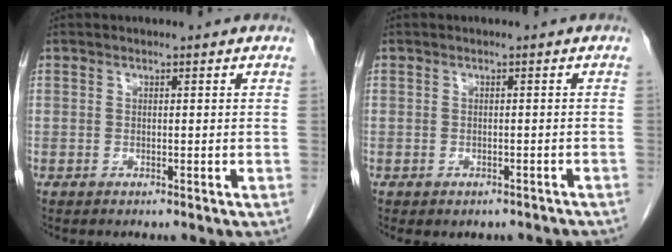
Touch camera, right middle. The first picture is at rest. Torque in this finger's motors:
{"motor_torque": [1.07, -1.07, 0.06, 0.05]}